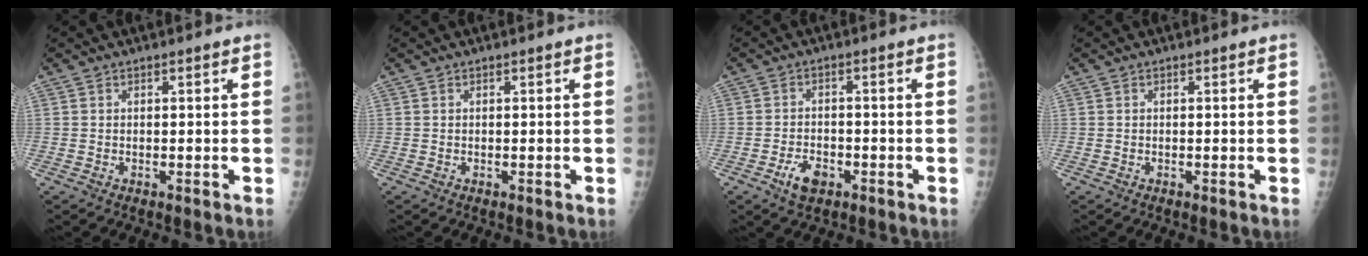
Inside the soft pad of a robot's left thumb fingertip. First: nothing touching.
{"total": 0.0}
{"total": 4.6, "force": [-2.4, 2.8, 2.8], "torque": [-0.043, 0.012, -0.040]}
{"total": 0.0}